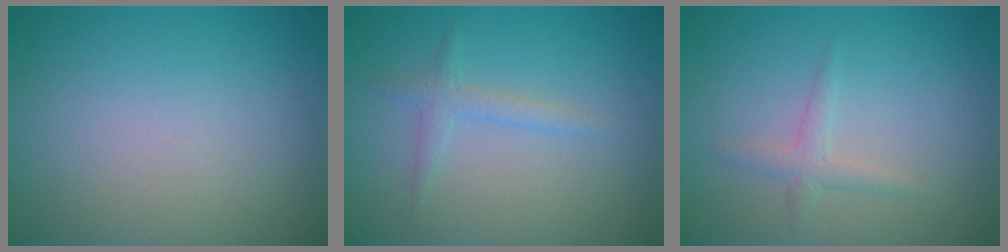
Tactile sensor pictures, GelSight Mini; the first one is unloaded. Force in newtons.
{"total": 1.5, "press": 1.5, "slide": 0.1}
{"total": 1.3, "press": 1.3, "slide": 0.1}